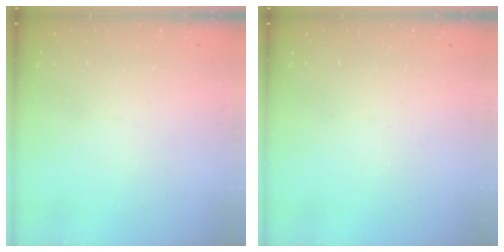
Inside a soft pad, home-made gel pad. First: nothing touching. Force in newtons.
{"total": 0.0}